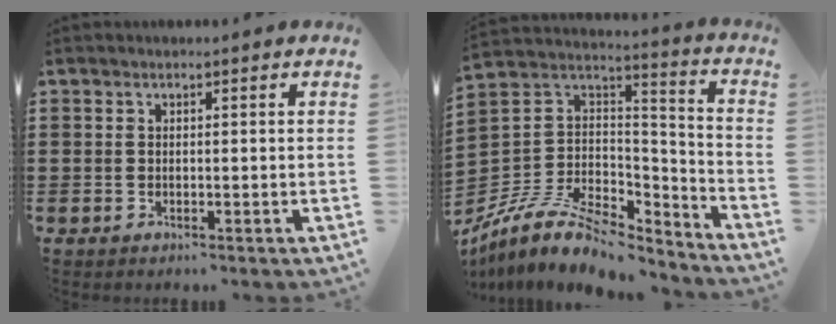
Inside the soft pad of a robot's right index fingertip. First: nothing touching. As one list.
[{"total": 9.5, "force": [-7.1, 4.1, 4.8], "torque": [-0.112, 0.011, -0.141]}]